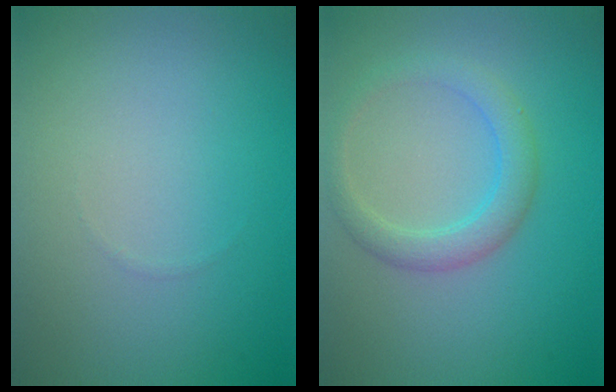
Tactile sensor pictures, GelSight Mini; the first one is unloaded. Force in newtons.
{"total": 2.8, "press": 2.8, "slide": 0.1}